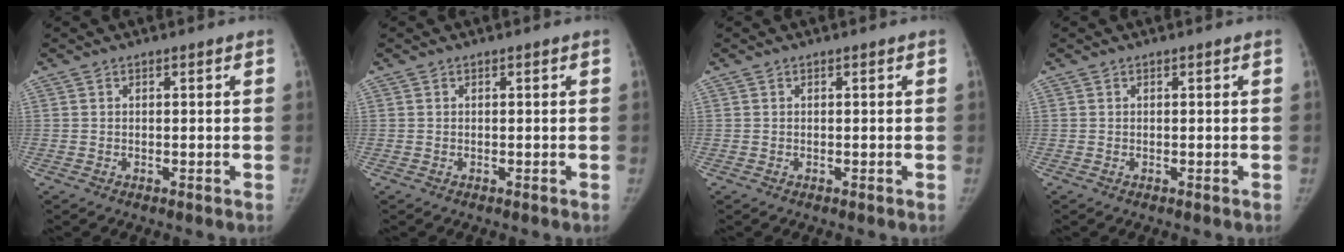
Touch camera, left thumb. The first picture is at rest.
{"total": 0.0}
{"total": 0.0}
{"total": 0.0}